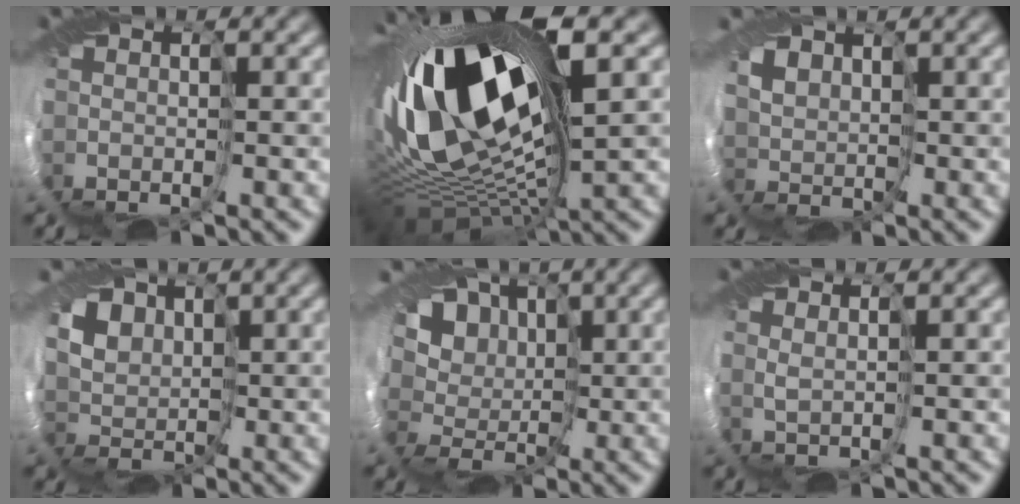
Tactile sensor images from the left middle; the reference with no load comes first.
{"total": 17.9, "force": [2.8, 7.8, 15.8], "torque": [-0.293, -0.006, 0.059]}
{"total": 1.8, "force": [1.5, 1.0, 0.3], "torque": [-0.011, -0.001, 0.022]}
{"total": 5.0, "force": [3.0, 3.6, 1.9], "torque": [-0.049, 0.005, 0.047]}
{"total": 9.2, "force": [3.6, 6.8, 5.0], "torque": [-0.079, 0.026, 0.025]}
{"total": 0.8, "force": [0.6, -0.5, -0.2], "torque": [0.000, -0.001, 0.005]}